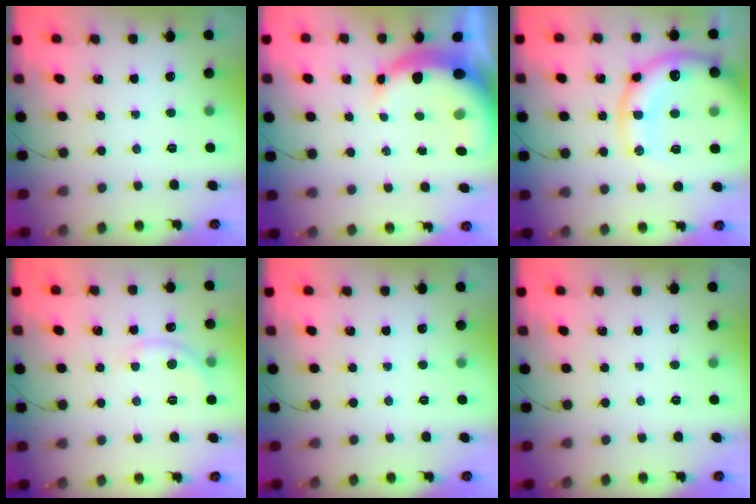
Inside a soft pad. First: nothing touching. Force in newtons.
{"total": 8.9, "press": 8.8, "slide": 1.7}
{"total": 20.4, "press": 20.0, "slide": 4.0}
{"total": 3.3, "press": 3.1, "slide": 1.2}
{"total": 0.0}
{"total": 0.0}